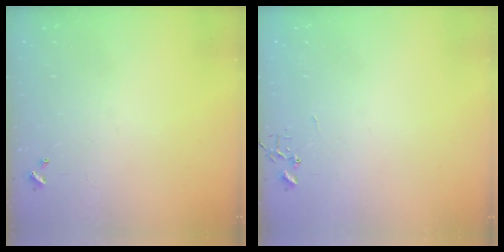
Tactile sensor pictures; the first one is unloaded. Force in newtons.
{"total": 0.0}